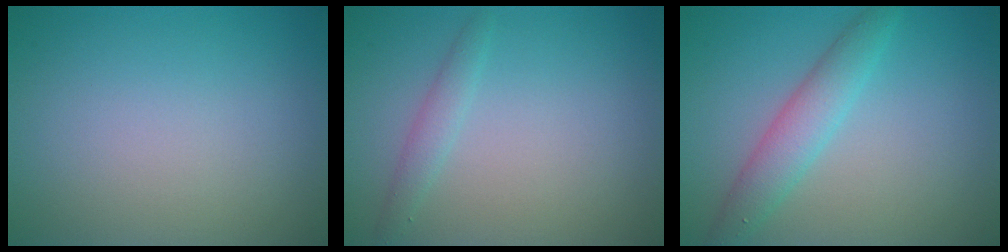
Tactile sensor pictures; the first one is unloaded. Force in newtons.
{"total": 1.3, "press": 1.3, "slide": 0.1}
{"total": 3.0, "press": 3.0, "slide": 0.1}